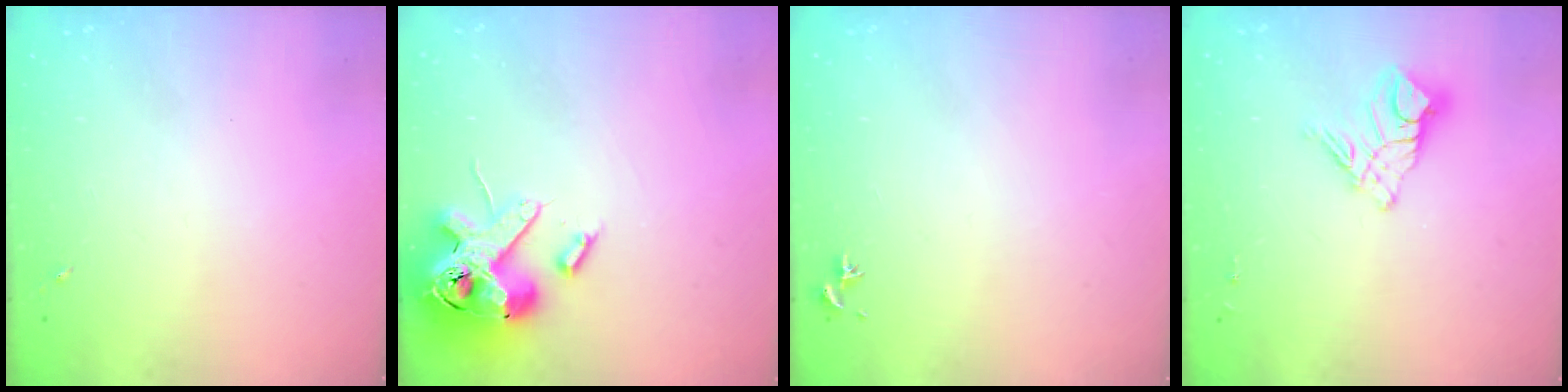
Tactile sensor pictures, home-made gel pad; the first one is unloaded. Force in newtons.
{"total": 15.9, "press": 15.7, "slide": 2.7}
{"total": 0.7, "press": 0.5, "slide": 0.4}
{"total": 11.3, "press": 11.3, "slide": 1.1}